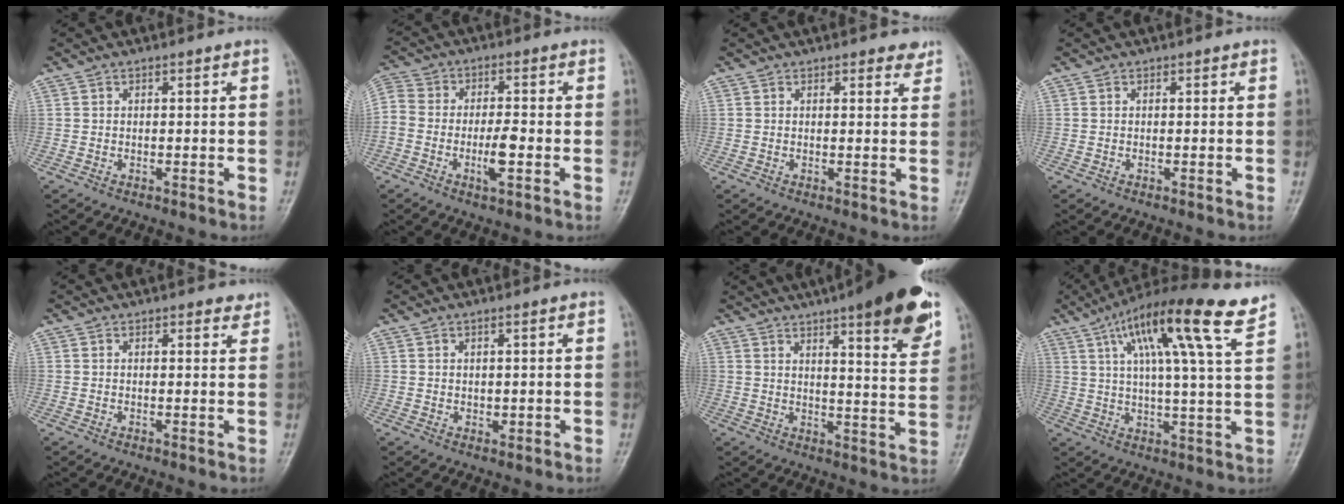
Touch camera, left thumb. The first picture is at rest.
{"total": 11.1, "force": [-2.7, 5.6, 9.2], "torque": [-0.188, 0.021, -0.049]}
{"total": 2.4, "force": [1.9, 0.9, 1.1], "torque": [0.000, -0.010, 0.019]}
{"total": 0.0}
{"total": 1.8, "force": [1.5, 0.7, 0.8], "torque": [-0.001, -0.007, 0.016]}
{"total": 1.6, "force": [0.6, 0.7, 1.3], "torque": [-0.019, -0.005, 0.013]}
{"total": 16.5, "force": [10.2, 3.2, 12.6], "torque": [-0.147, -0.046, 0.134]}
{"total": 17.0, "force": [9.6, 1.1, 14.0], "torque": [-0.224, -0.019, 0.149]}